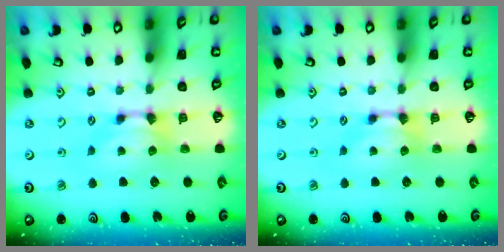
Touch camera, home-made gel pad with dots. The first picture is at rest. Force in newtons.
{"total": 0.0}